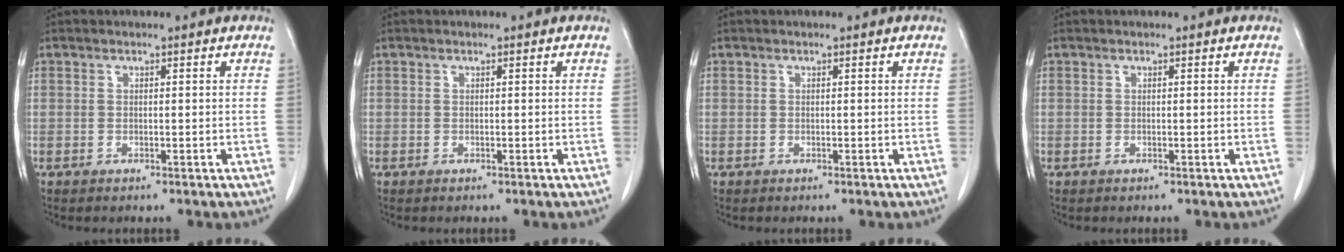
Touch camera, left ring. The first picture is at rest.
{"total": 0.0}
{"total": 0.0}
{"total": 0.0}